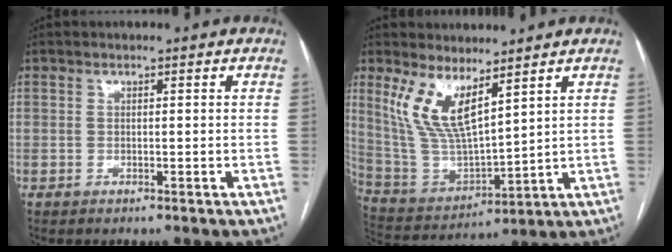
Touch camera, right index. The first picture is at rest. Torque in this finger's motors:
{"motor_torque": [0.44, 0.34, 0.31, 0.16]}